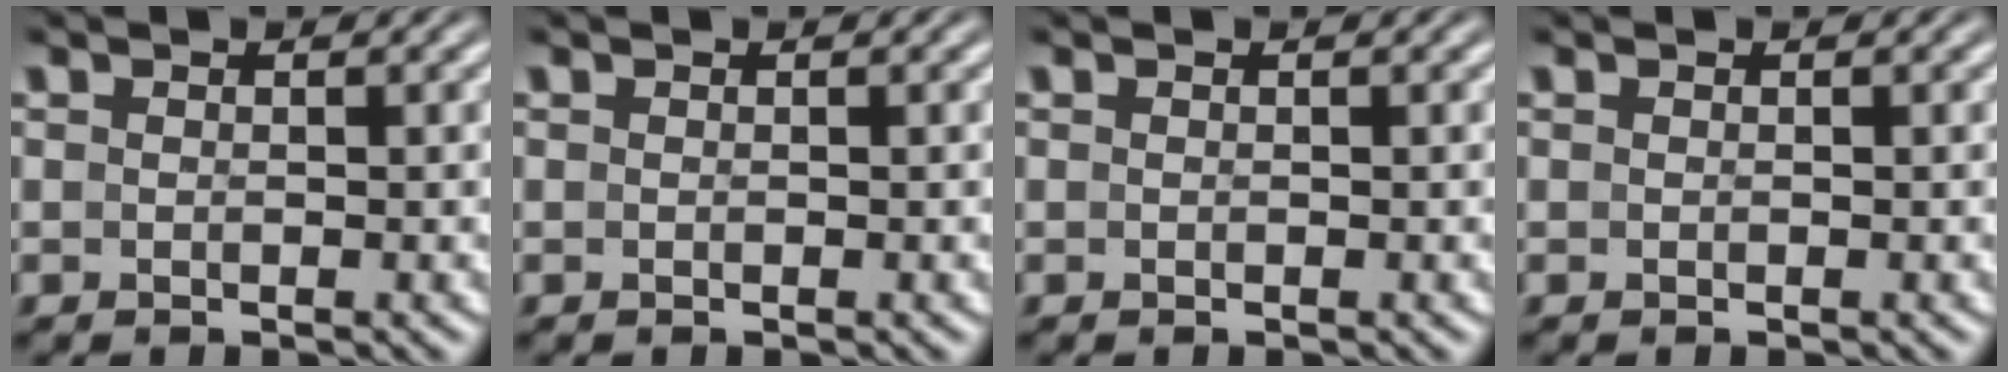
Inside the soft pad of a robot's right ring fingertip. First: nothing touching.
{"total": 0.0}
{"total": 0.0}
{"total": 0.0}